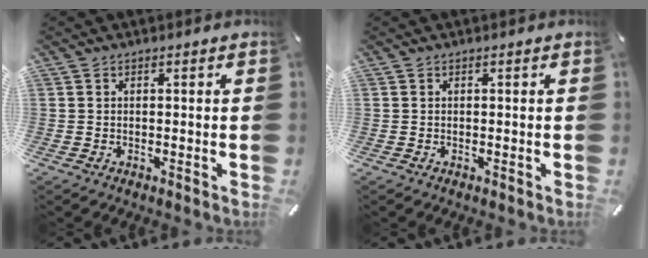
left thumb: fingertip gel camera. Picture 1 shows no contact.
{"total": 0.0}